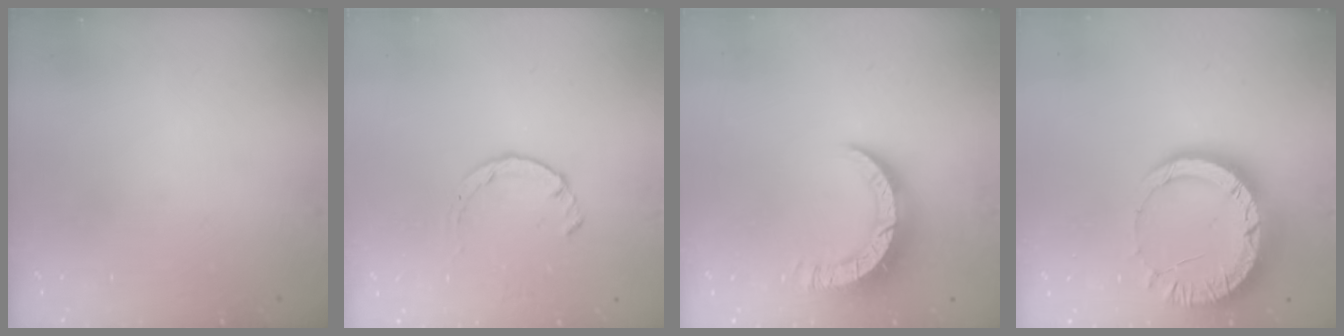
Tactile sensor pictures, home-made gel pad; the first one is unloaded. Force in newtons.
{"total": 2.8, "press": 2.8, "slide": 0.4}
{"total": 9.6, "press": 9.5, "slide": 1.2}
{"total": 12.8, "press": 12.8, "slide": 1.2}